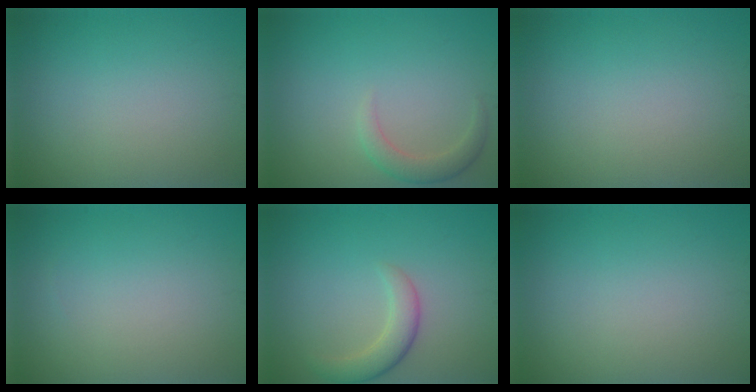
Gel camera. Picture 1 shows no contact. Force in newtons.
{"total": 2.1, "press": 2.1, "slide": 0.2}
{"total": 0.0}
{"total": 0.0}
{"total": 2.8, "press": 2.7, "slide": 0.3}
{"total": 0.0}